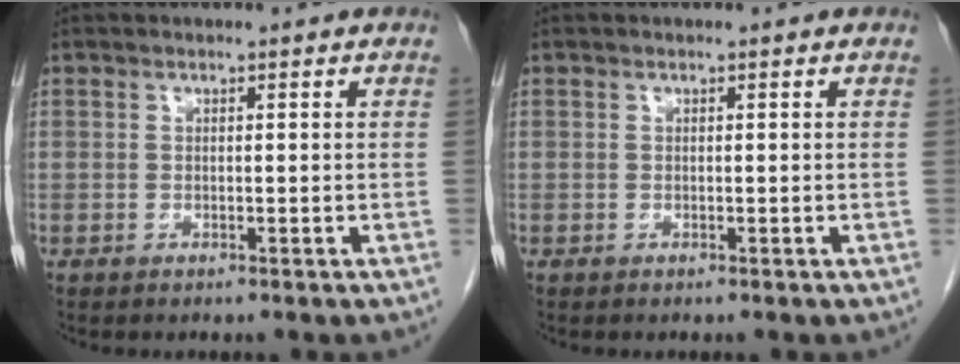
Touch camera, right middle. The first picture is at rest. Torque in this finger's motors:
{"motor_torque": [-0.03, 0.02, 0.00, -0.01]}